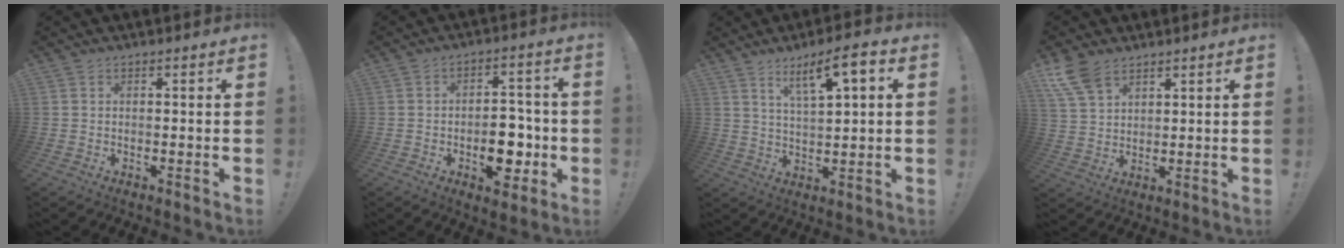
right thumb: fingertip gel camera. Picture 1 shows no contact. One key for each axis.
{"total": 11.4, "fx": -3.2, "fy": 7.0, "fz": 8.4, "tx": -0.094, "ty": 0.025, "tz": -0.046}
{"total": 9.5, "fx": 4.5, "fy": 2.0, "fz": 8.1, "tx": -0.131, "ty": -0.016, "tz": 0.072}
{"total": 8.7, "fx": 5.9, "fy": 4.6, "fz": 4.5, "tx": -0.094, "ty": -0.024, "tz": 0.116}